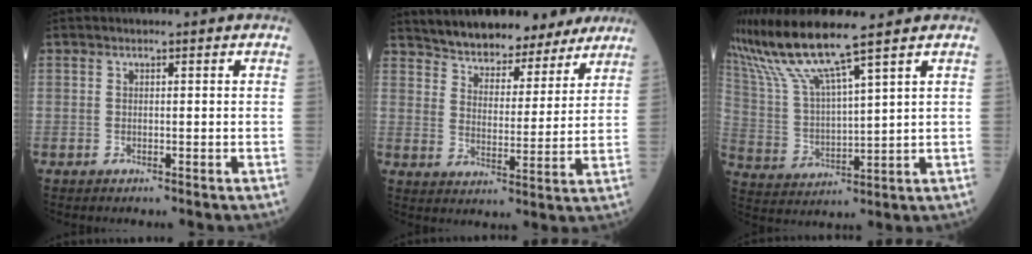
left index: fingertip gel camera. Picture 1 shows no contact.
{"total": 15.0, "force": [13.5, 4.5, 4.6], "torque": [-0.053, 0.011, 0.191]}
{"total": 10.8, "force": [8.7, -1.0, 6.3], "torque": [-0.140, 0.003, 0.180]}